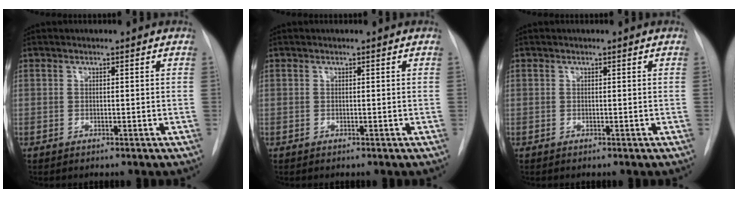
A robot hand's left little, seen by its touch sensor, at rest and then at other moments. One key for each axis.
{"total": 0.0}
{"total": 0.0}